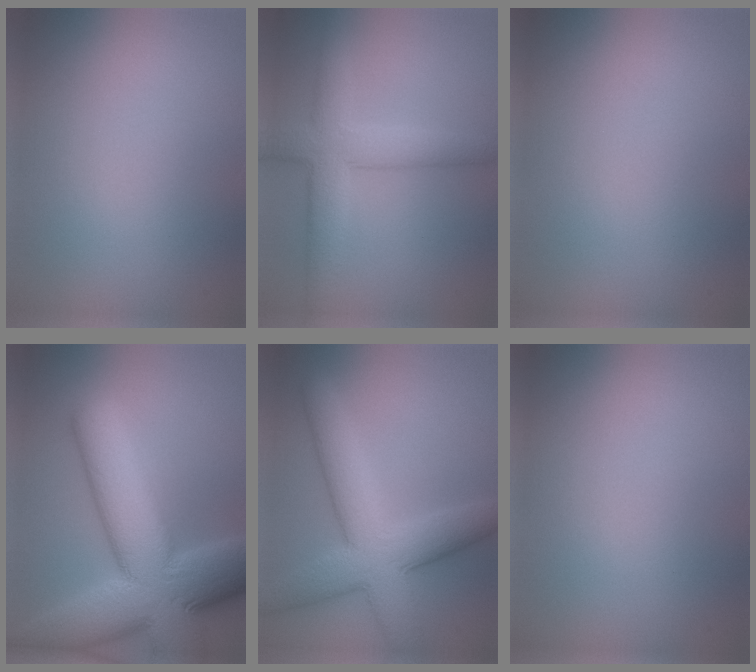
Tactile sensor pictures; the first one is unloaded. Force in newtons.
{"total": 5.2, "press": 5.2, "slide": 0.3}
{"total": 0.0}
{"total": 14.9, "press": 14.9, "slide": 0.3}
{"total": 7.9, "press": 7.9, "slide": 0.3}
{"total": 0.0}